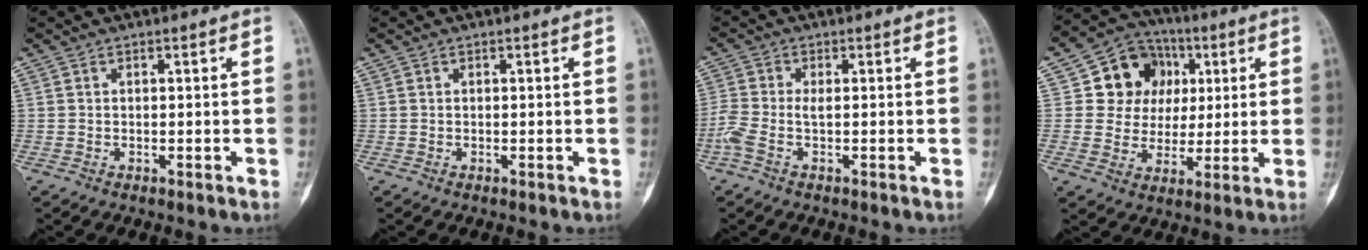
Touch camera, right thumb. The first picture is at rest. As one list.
[{"total": 0.0}, {"total": 3.6, "force": [-0.9, 1.3, 3.3], "torque": [-0.095, 0.007, -0.023]}, {"total": 12.9, "force": [3.5, 11.4, 4.9], "torque": [-0.024, 0.003, 0.059]}]